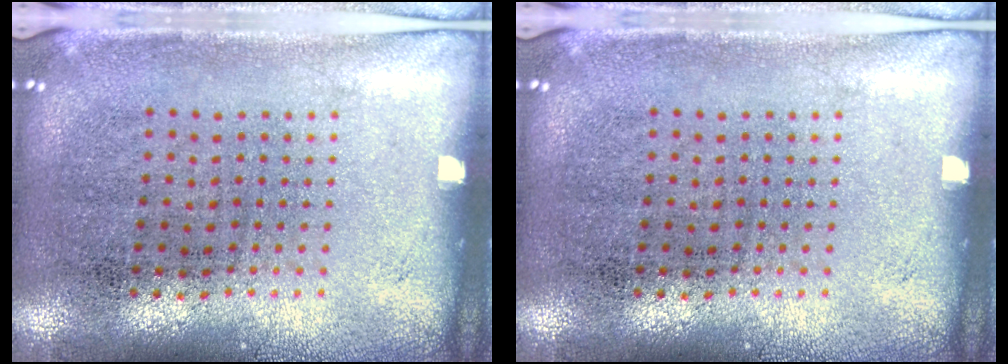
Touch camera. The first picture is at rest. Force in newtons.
{"total": 0.0}